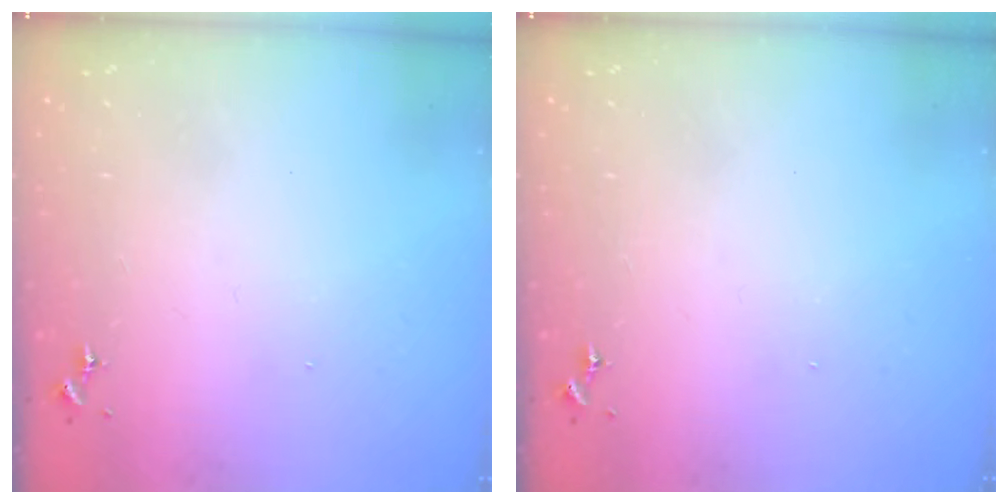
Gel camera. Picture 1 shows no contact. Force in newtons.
{"total": 0.0}